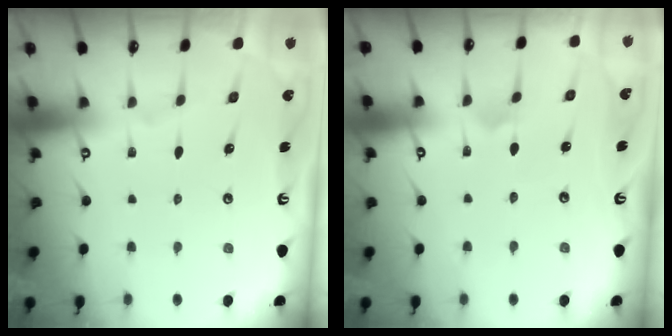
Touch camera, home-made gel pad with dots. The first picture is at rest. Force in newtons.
{"total": 3.0, "press": 3.0, "slide": 0.2}